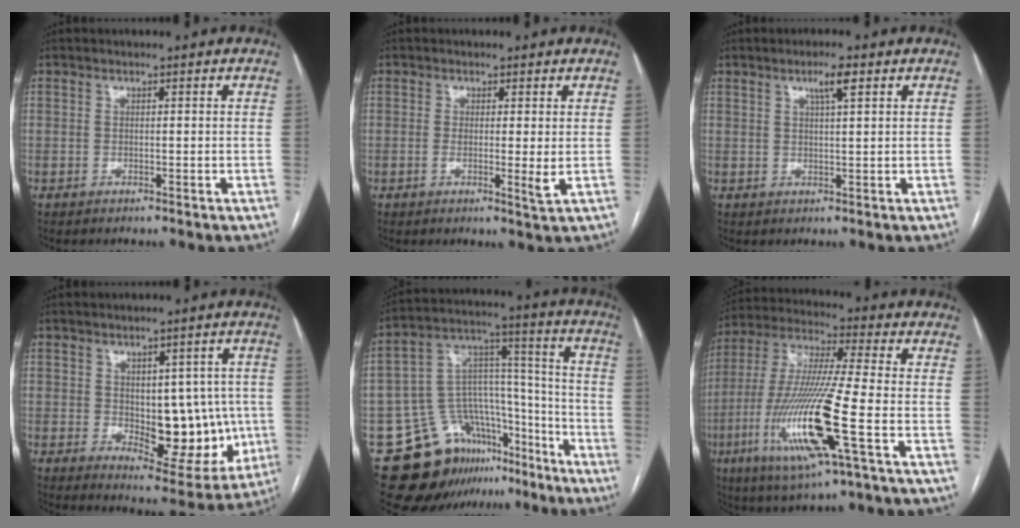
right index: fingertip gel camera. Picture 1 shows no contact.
{"total": 3.0, "force": [-0.2, 0.1, 3.0], "torque": [-0.049, -0.006, -0.002]}
{"total": 3.2, "force": [1.7, 0.2, 2.7], "torque": [-0.049, 0.002, 0.029]}
{"total": 12.4, "force": [-0.9, 6.3, 10.7], "torque": [-0.122, 0.004, 0.011]}
{"total": 19.1, "force": [-13.0, 11.8, 7.5], "torque": [-0.112, 0.083, -0.197]}
{"total": 18.5, "force": [-5.9, 0.5, 17.5], "torque": [-0.374, -0.025, -0.113]}